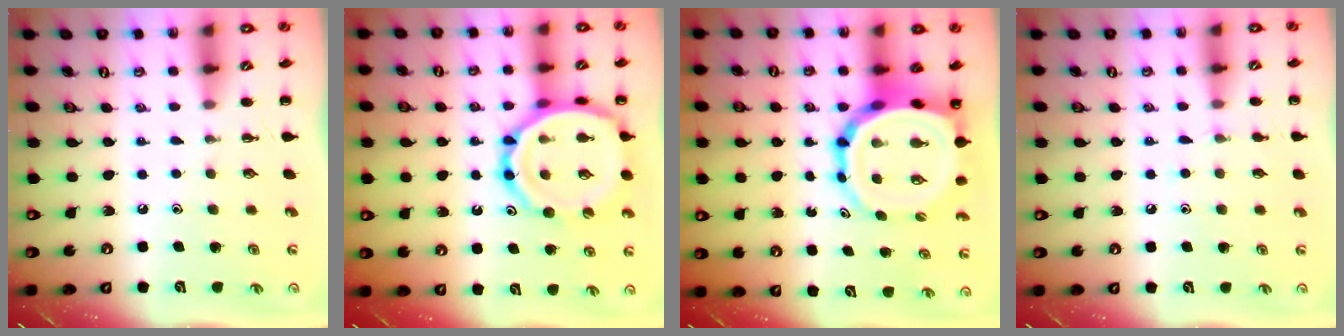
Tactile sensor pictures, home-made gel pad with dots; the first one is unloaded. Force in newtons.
{"total": 19.1, "press": 18.9, "slide": 2.8}
{"total": 12.9, "press": 12.4, "slide": 3.6}
{"total": 5.7, "press": 5.2, "slide": 2.2}